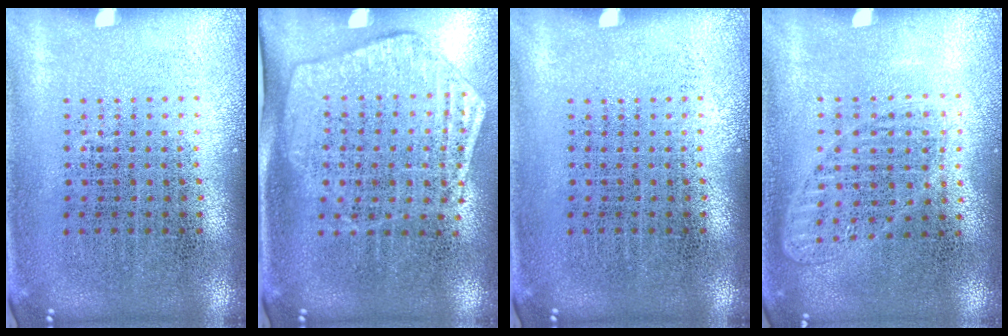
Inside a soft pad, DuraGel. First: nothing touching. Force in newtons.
{"total": 1.8, "press": 1.5, "slide": 0.8}
{"total": 0.0}
{"total": 1.2, "press": 1.1, "slide": 0.3}